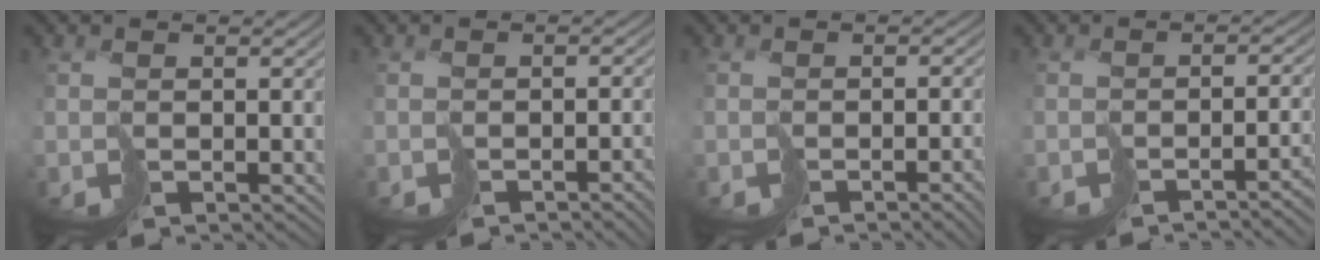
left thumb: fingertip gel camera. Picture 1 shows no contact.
{"total": 3.4, "force": [-2.6, 1.0, 1.9], "torque": [-0.015, -0.002, -0.039]}
{"total": 3.6, "force": [-2.5, 1.0, 2.4], "torque": [-0.023, -0.003, -0.035]}
{"total": 5.0, "force": [-3.5, 0.4, 3.5], "torque": [-0.034, -0.007, -0.049]}